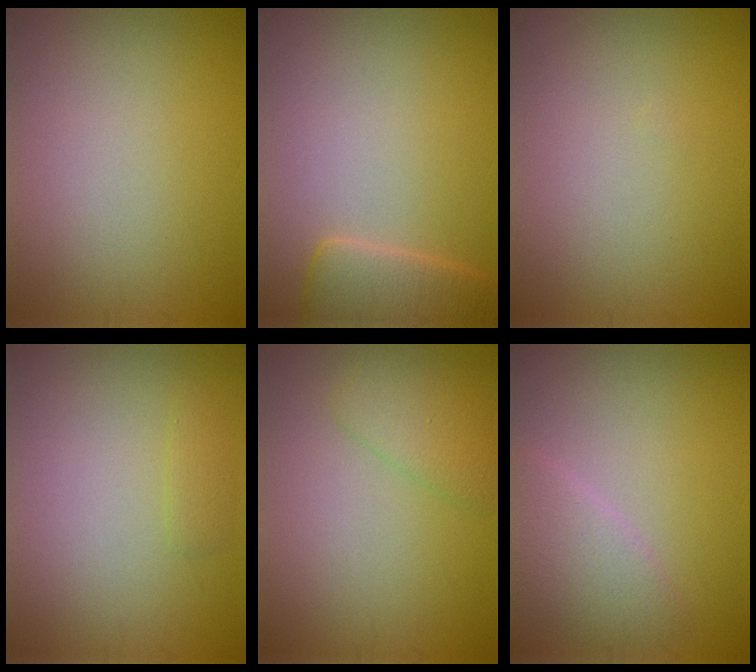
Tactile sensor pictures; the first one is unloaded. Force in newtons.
{"total": 3.8, "press": 3.8, "slide": 0.3}
{"total": 0.0}
{"total": 0.8, "press": 0.8, "slide": 0.1}
{"total": 2.4, "press": 2.4, "slide": 0.1}
{"total": 2.9, "press": 2.9, "slide": 0.1}